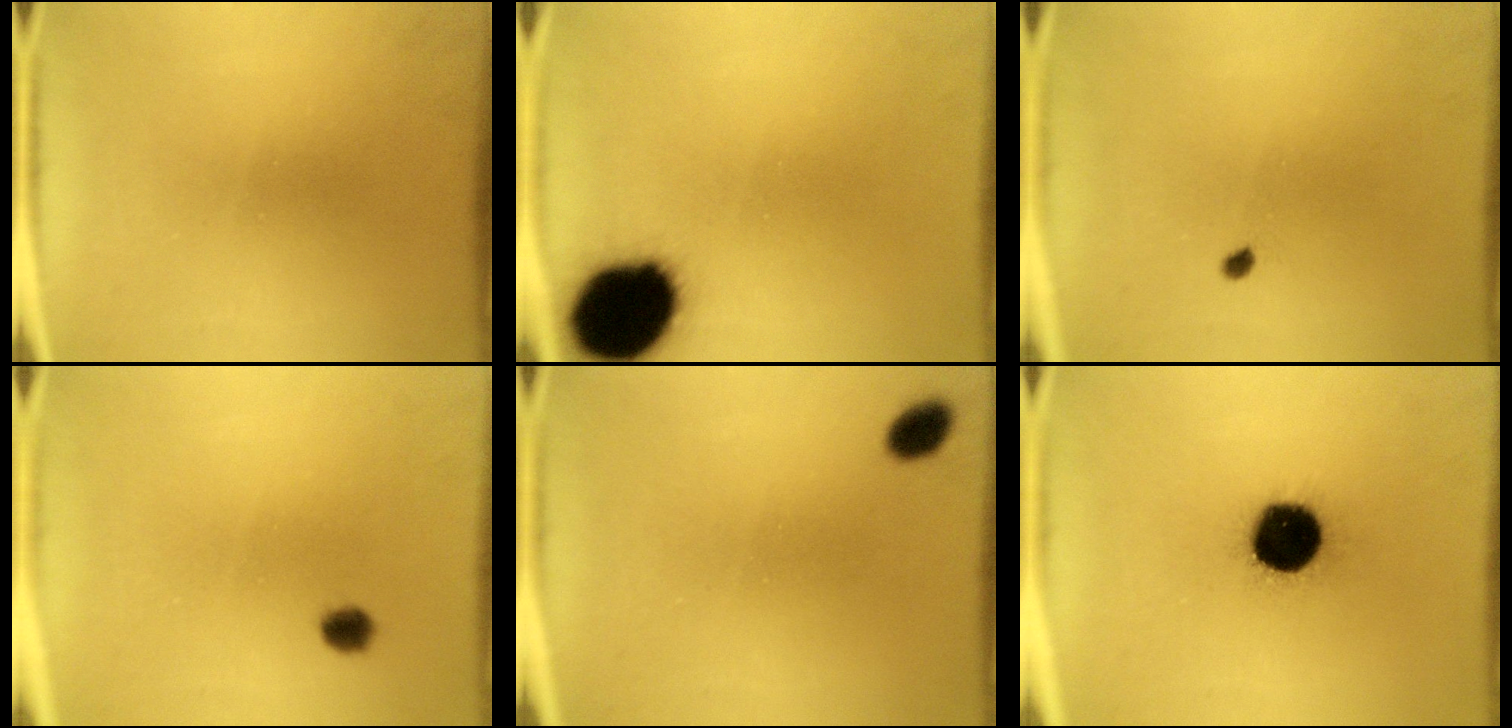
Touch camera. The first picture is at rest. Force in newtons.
{"total": 19.5}
{"total": 0.8}
{"total": 2.4}
{"total": 3.2}
{"total": 17.6}